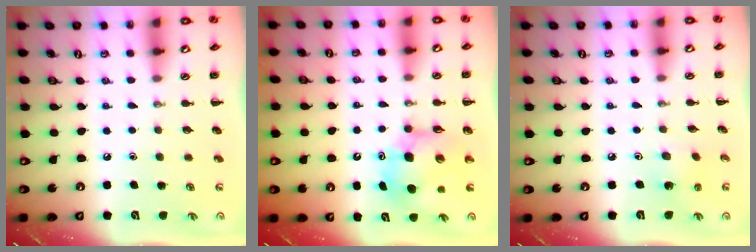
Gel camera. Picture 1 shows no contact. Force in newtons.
{"total": 8.7, "press": 8.3, "slide": 2.6}
{"total": 2.1, "press": 1.9, "slide": 0.9}